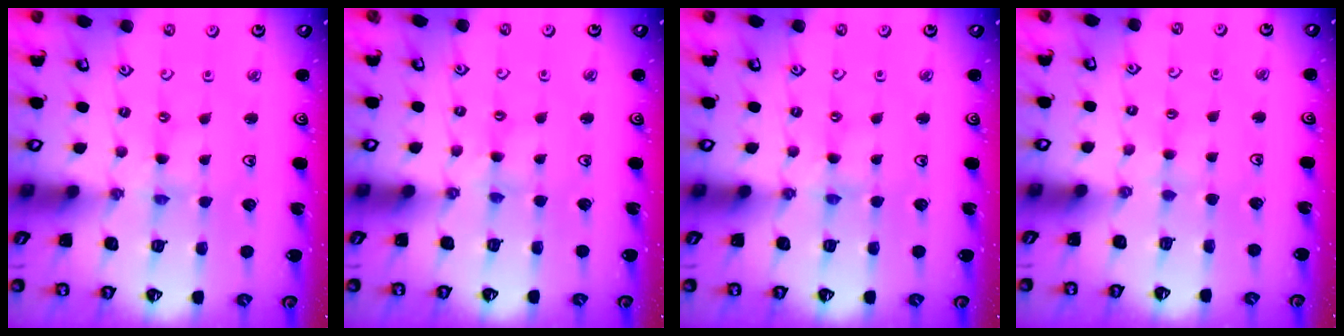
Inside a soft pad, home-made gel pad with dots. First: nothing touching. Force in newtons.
{"total": 1.8, "press": 1.8, "slide": 0.4}
{"total": 1.2, "press": 1.2, "slide": 0.3}
{"total": 2.4, "press": 2.4, "slide": 0.5}